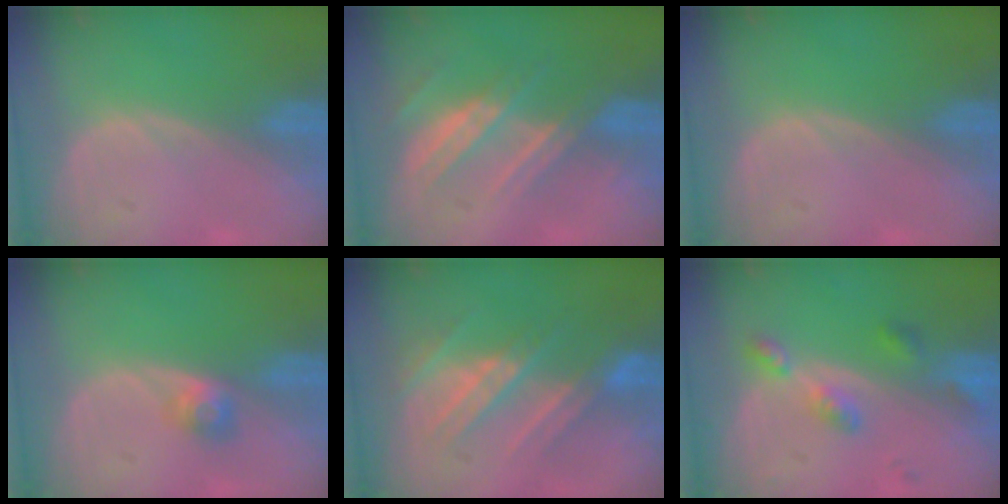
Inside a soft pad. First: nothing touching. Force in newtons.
{"total": 7.4, "press": 6.8, "slide": 3.0}
{"total": 0.0}
{"total": 2.6, "press": 2.3, "slide": 1.1}
{"total": 7.8, "press": 7.7, "slide": 1.2}
{"total": 4.6, "press": 4.6, "slide": 0.6}